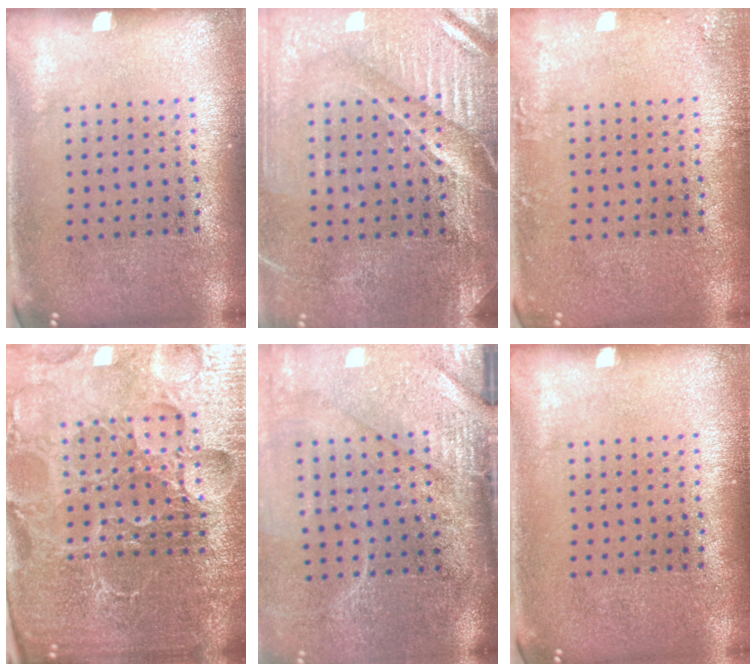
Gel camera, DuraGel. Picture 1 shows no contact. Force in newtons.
{"total": 4.0, "press": 3.7, "slide": 1.5}
{"total": 1.3, "press": 1.3, "slide": 0.0}
{"total": 6.1, "press": 5.6, "slide": 2.4}
{"total": 4.1, "press": 3.5, "slide": 2.1}
{"total": 0.0}